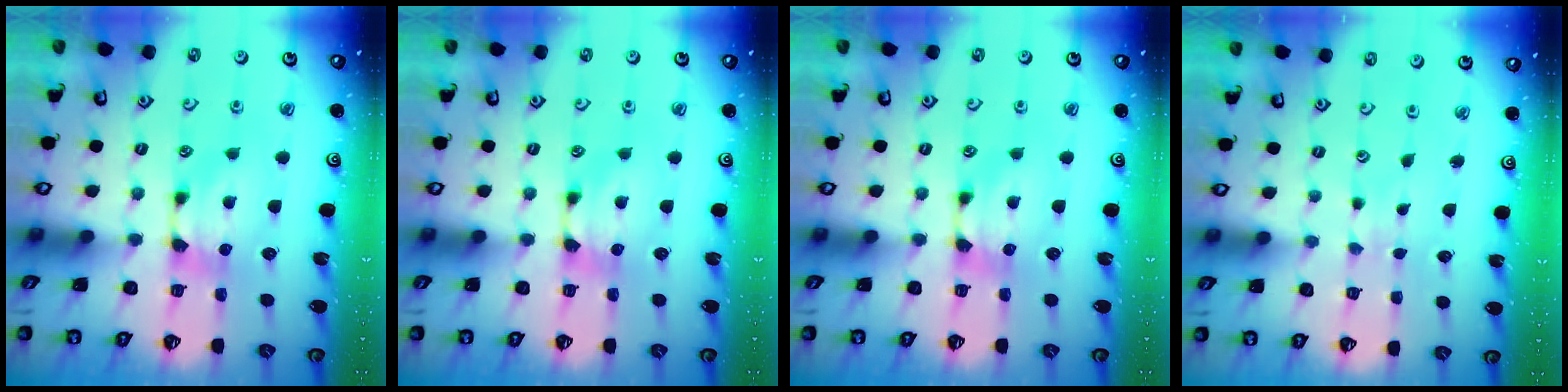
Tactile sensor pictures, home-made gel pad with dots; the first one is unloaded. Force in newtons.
{"total": 0.0}
{"total": 0.0}
{"total": 4.3, "press": 4.3, "slide": 0.0}